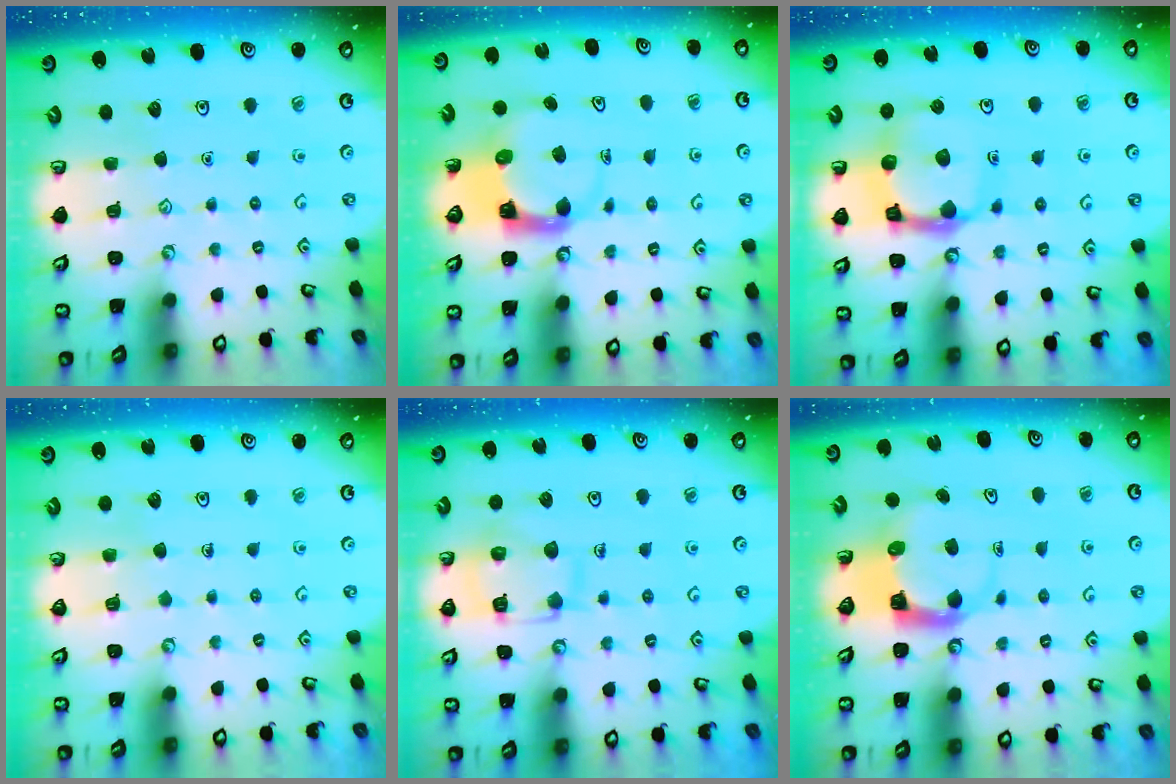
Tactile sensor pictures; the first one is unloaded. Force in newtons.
{"total": 3.9, "press": 3.8, "slide": 0.5}
{"total": 13.0, "press": 12.9, "slide": 1.5}
{"total": 3.7, "press": 3.7, "slide": 0.2}
{"total": 12.7, "press": 12.7, "slide": 1.3}
{"total": 4.0, "press": 4.0, "slide": 0.3}